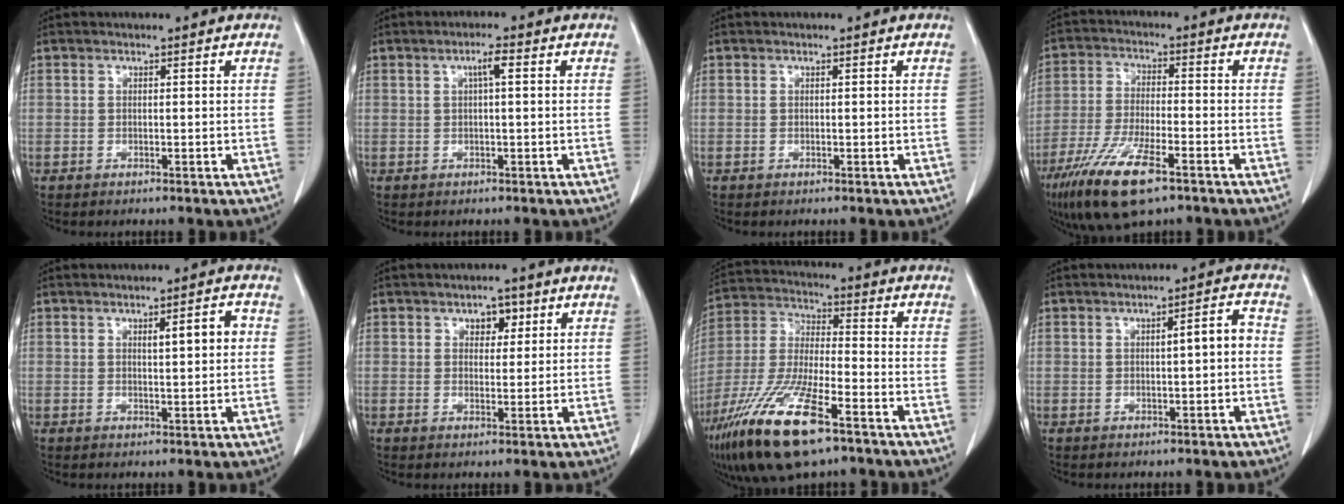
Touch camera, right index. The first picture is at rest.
{"total": 2.2, "force": [0.7, 0.2, 2.1], "torque": [-0.036, 0.006, 0.011]}
{"total": 0.0}
{"total": 11.9, "force": [-7.2, 2.5, 9.1], "torque": [-0.181, -0.025, -0.126]}
{"total": 3.9, "force": [1.0, 0.8, 3.7], "torque": [-0.054, 0.005, 0.016]}
{"total": 3.1, "force": [1.6, 1.9, 1.9], "torque": [-0.019, 0.004, 0.023]}
{"total": 17.7, "force": [-10.5, 3.9, 13.7], "torque": [-0.304, -0.038, -0.196]}
{"total": 3.3, "force": [0.0, 0.4, 3.2], "torque": [-0.045, 0.008, -0.001]}